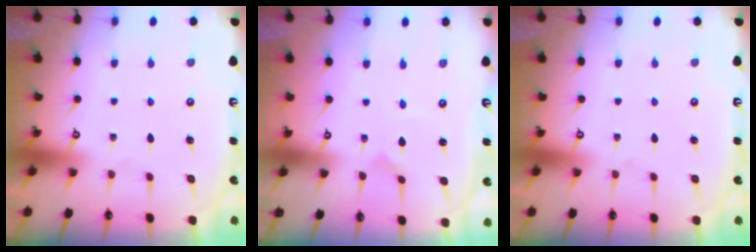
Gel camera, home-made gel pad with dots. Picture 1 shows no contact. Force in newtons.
{"total": 0.0}
{"total": 0.0}